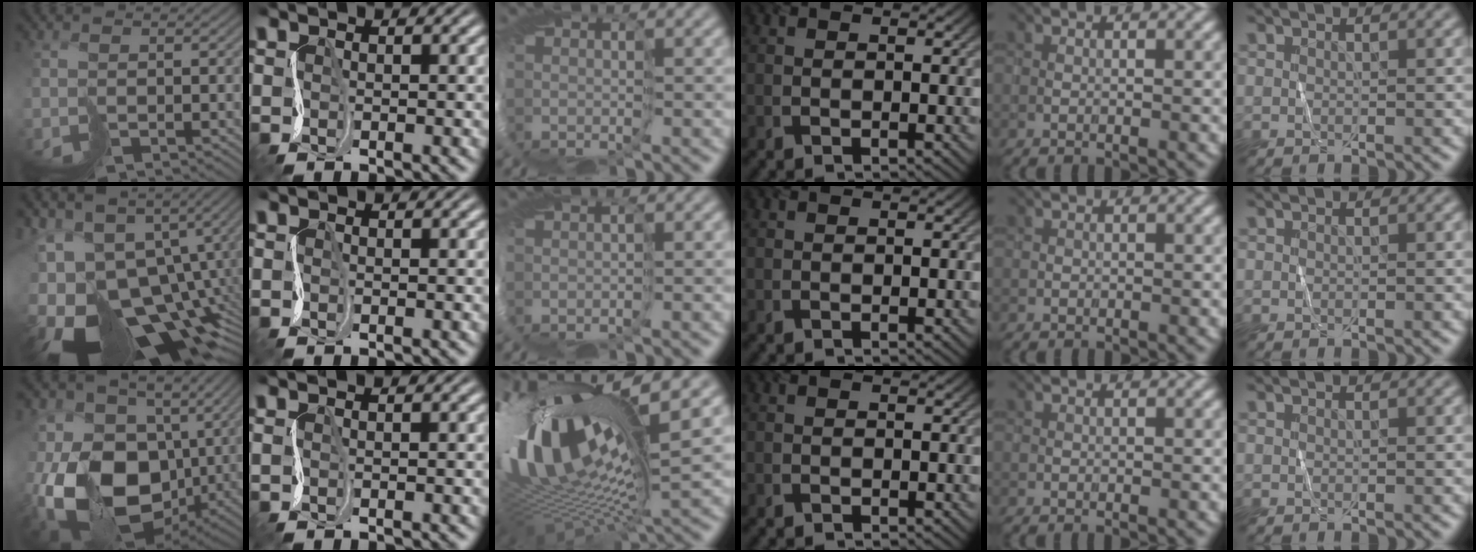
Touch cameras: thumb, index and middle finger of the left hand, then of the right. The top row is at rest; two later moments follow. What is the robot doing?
{"motion": "cut", "object": "tape"}